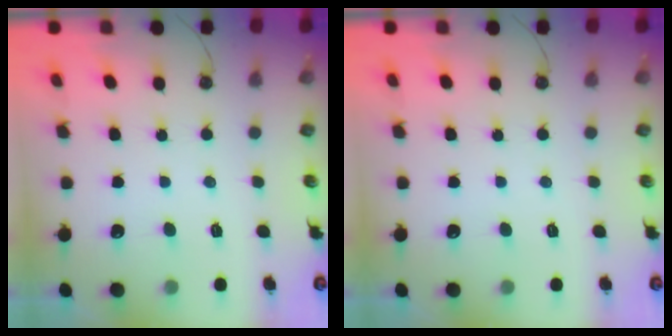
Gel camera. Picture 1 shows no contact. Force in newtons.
{"total": 0.0}